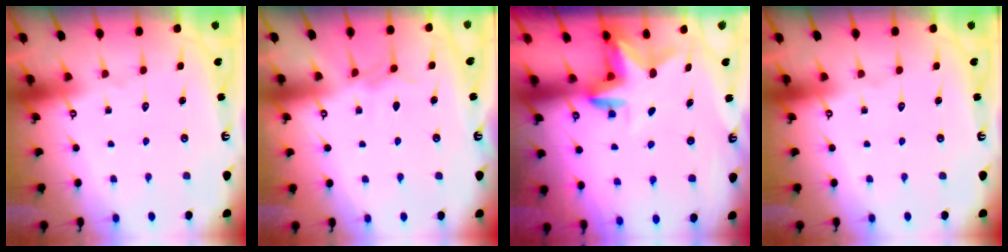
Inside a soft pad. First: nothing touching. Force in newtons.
{"total": 3.5, "press": 3.5, "slide": 0.5}
{"total": 3.1, "press": 3.1, "slide": 0.3}
{"total": 0.0}